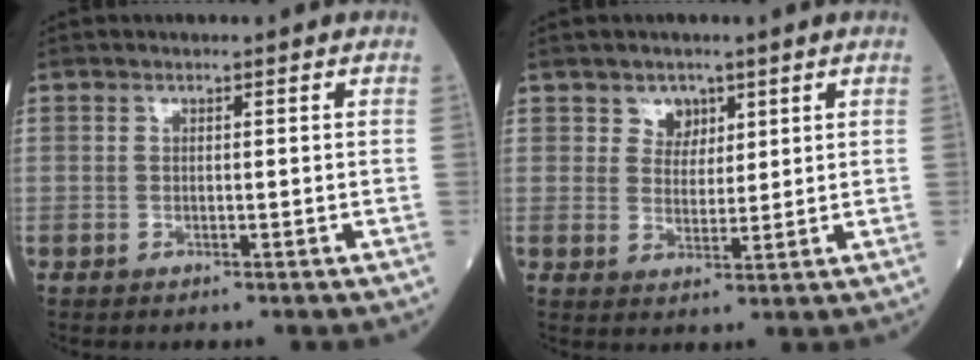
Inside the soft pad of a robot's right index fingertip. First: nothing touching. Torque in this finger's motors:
{"motor_torque": [0.02, 0.02, -0.01, -0.01]}